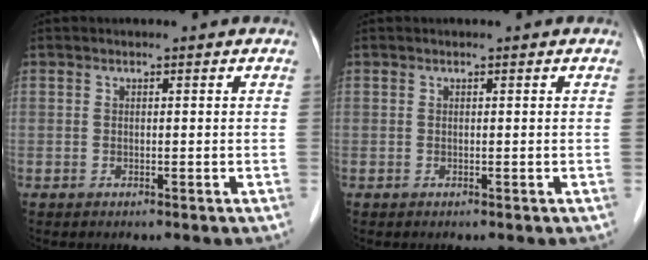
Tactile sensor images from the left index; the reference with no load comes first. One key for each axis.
{"total": 0.0}